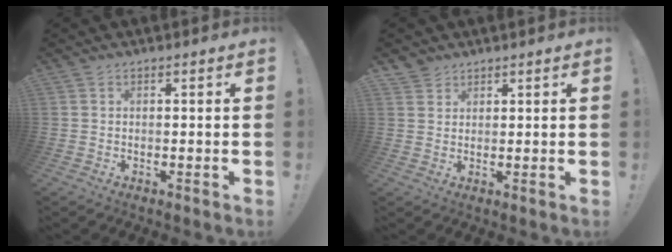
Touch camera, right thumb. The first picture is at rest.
{"total": 2.8, "force": [2.4, 1.4, 0.3], "torque": [-0.001, -0.015, 0.044]}